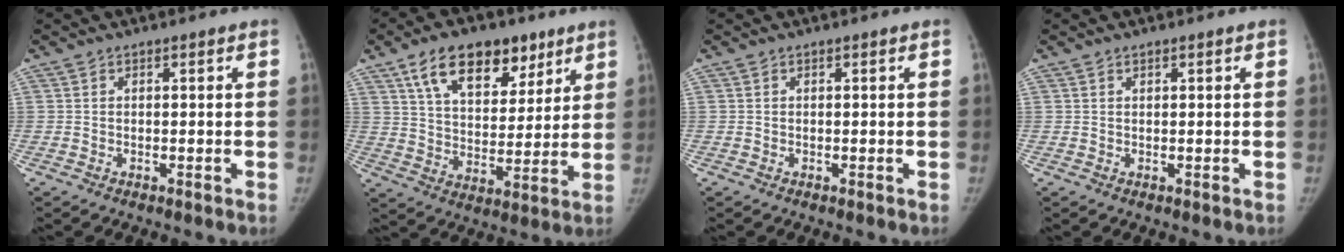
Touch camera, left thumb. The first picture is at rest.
{"total": 16.9, "force": [9.8, 9.7, 9.7], "torque": [-0.112, -0.030, 0.165]}
{"total": 0.0}
{"total": 0.6, "force": [0.4, 0.3, 0.2], "torque": [-0.002, -0.002, 0.006]}